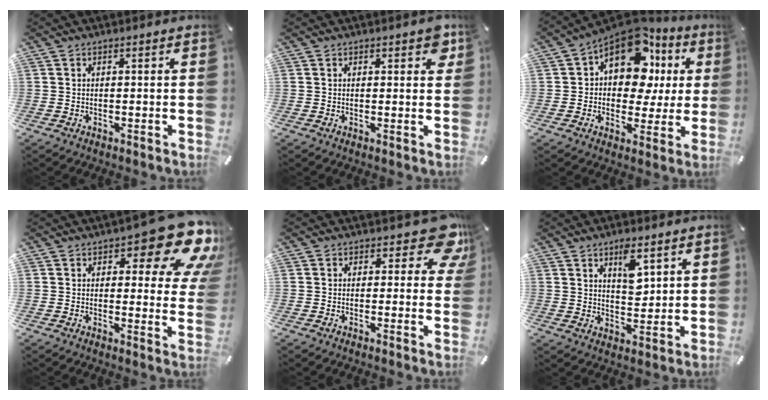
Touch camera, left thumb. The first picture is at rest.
{"total": 3.3, "force": [1.7, 1.8, 2.2], "torque": [-0.018, -0.003, 0.022]}
{"total": 15.5, "force": [6.5, 9.7, 10.2], "torque": [-0.163, -0.045, 0.113]}
{"total": 15.5, "force": [8.9, 6.0, 11.1], "torque": [-0.139, -0.063, 0.150]}
{"total": 9.1, "force": [5.0, 4.2, 6.3], "torque": [-0.057, -0.034, 0.081]}
{"total": 7.5, "force": [4.3, 4.1, 4.6], "torque": [-0.055, -0.024, 0.069]}